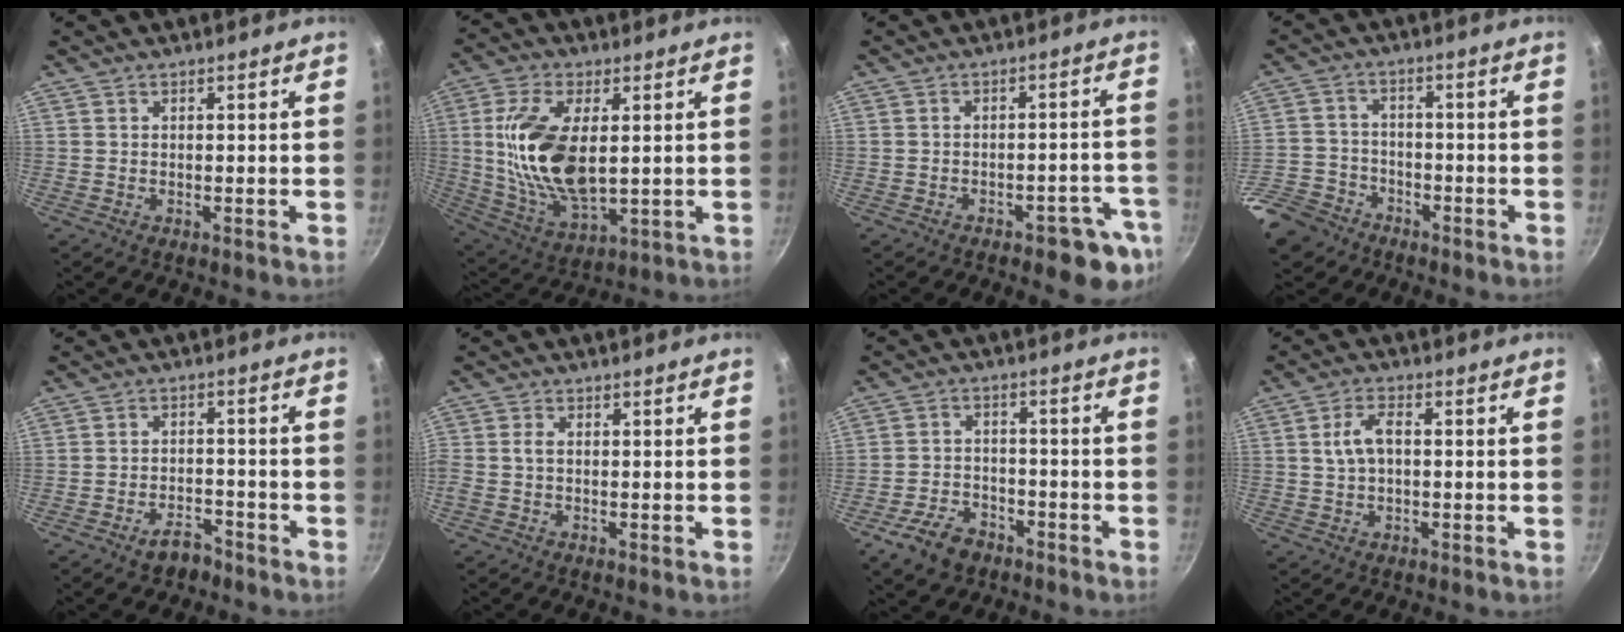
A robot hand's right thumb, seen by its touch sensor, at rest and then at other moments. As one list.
[{"total": 17.6, "force": [1.8, 8.7, 15.2], "torque": [-0.302, -0.016, 0.044]}, {"total": 9.3, "force": [-5.6, 3.2, 6.7], "torque": [-0.067, 0.041, -0.066]}, {"total": 9.2, "force": [-6.7, 5.9, 2.3], "torque": [-0.050, 0.024, -0.131]}, {"total": 4.4, "force": [-3.3, 2.2, 1.8], "torque": [-0.024, 0.024, -0.054]}, {"total": 2.1, "force": [-0.1, 1.2, 1.7], "torque": [-0.046, 0.003, -0.006]}, {"total": 7.5, "force": [-4.8, 4.6, 3.4], "torque": [-0.054, 0.025, -0.084]}, {"total": 5.0, "force": [0.5, 2.6, 4.2], "torque": [-0.088, 0.013, 0.008]}]